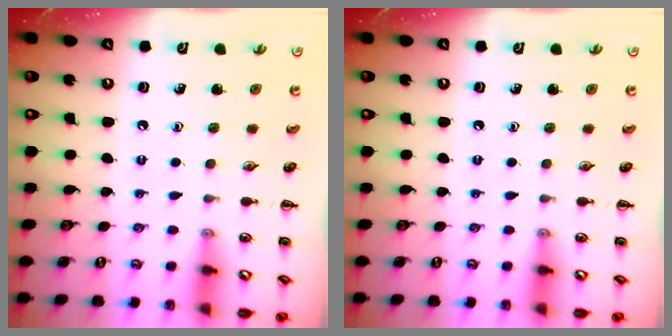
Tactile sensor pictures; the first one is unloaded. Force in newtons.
{"total": 0.0}